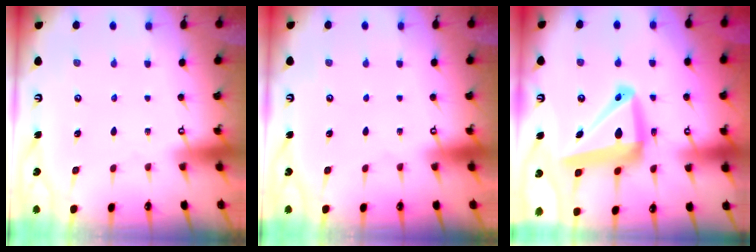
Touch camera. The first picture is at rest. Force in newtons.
{"total": 0.0}
{"total": 15.9, "press": 15.8, "slide": 2.3}